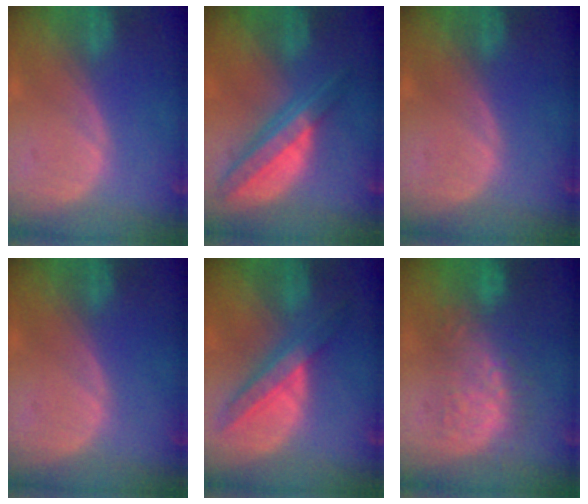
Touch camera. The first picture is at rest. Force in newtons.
{"total": 7.7, "press": 6.5, "slide": 4.1}
{"total": 0.0}
{"total": 0.0}
{"total": 6.4, "press": 6.4, "slide": 0.7}
{"total": 8.9, "press": 8.6, "slide": 2.2}